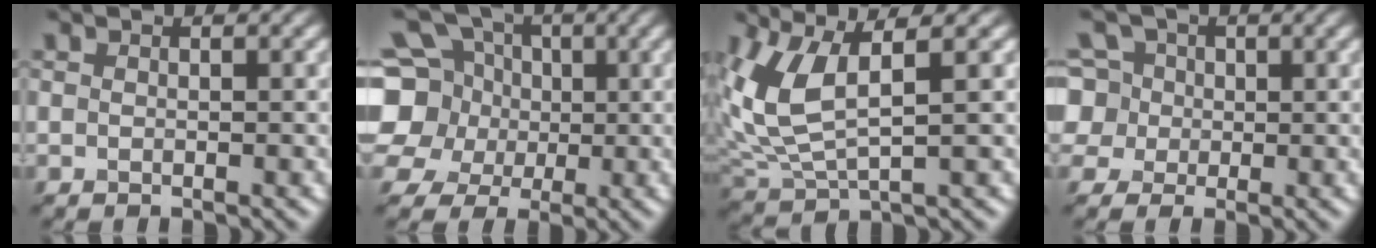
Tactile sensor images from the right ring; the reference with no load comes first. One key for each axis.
{"total": 11.2, "fx": 1.9, "fy": 9.7, "fz": 5.2, "tx": -0.131, "ty": 0.033, "tz": -0.001}
{"total": 6.8, "fx": 2.2, "fy": 2.8, "fz": 5.8, "tx": -0.151, "ty": -0.003, "tz": 0.048}
{"total": 6.4, "fx": 1.5, "fy": 5.7, "fz": 2.3, "tx": -0.055, "ty": 0.037, "tz": 0.007}